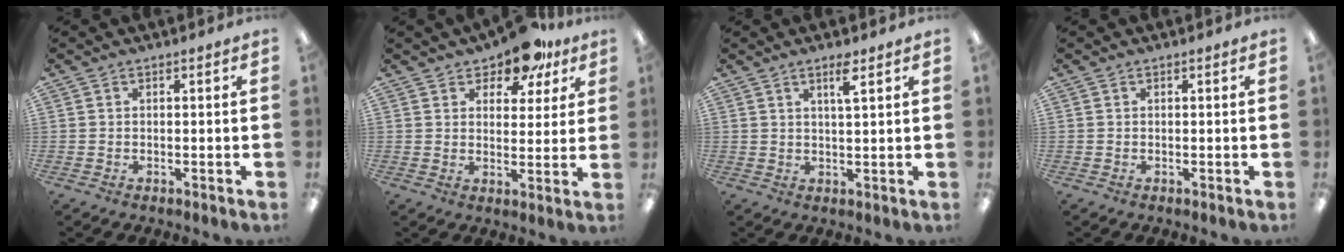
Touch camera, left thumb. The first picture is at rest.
{"total": 10.4, "force": [8.3, 4.6, 4.2], "torque": [-0.062, -0.045, 0.150]}
{"total": 4.0, "force": [2.6, 0.6, 3.0], "torque": [-0.051, -0.005, 0.040]}
{"total": 0.0}